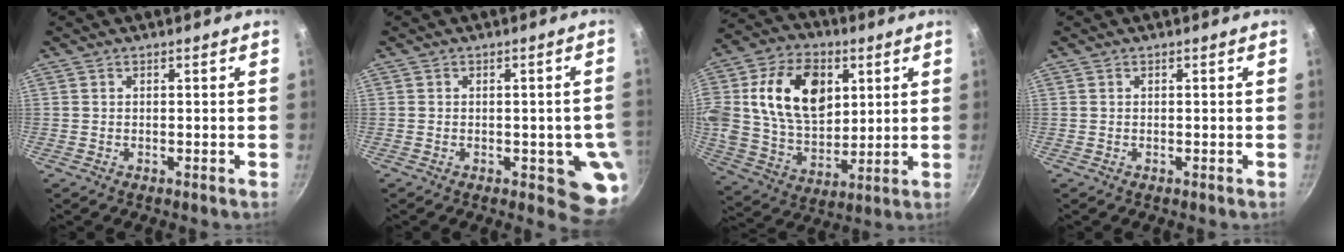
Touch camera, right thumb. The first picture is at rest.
{"total": 8.3, "force": [-1.9, 3.7, 7.2], "torque": [-0.043, -0.005, -0.023]}
{"total": 21.1, "force": [5.4, 14.5, 14.3], "torque": [-0.232, -0.005, 0.096]}
{"total": 0.0}